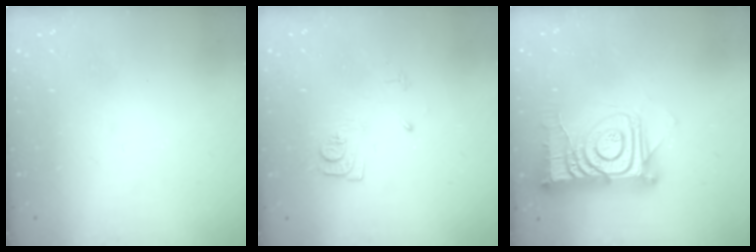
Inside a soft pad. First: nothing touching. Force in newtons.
{"total": 8.4, "press": 8.3, "slide": 0.8}
{"total": 17.6, "press": 17.5, "slide": 1.5}